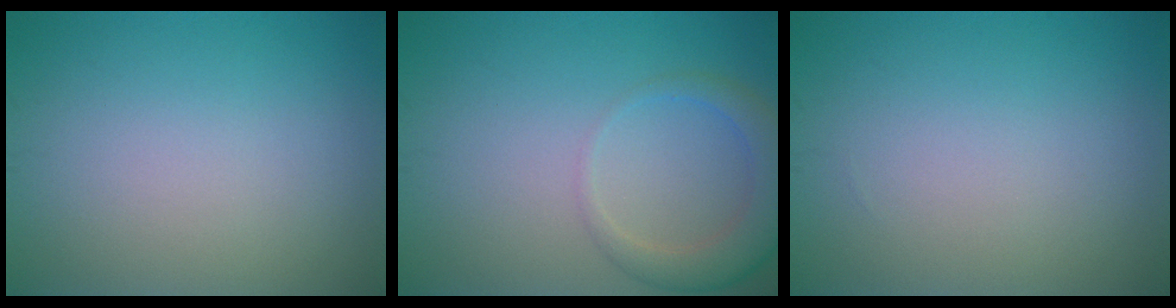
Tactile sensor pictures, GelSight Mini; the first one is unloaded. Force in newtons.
{"total": 3.5, "press": 3.5, "slide": 0.2}
{"total": 0.0}